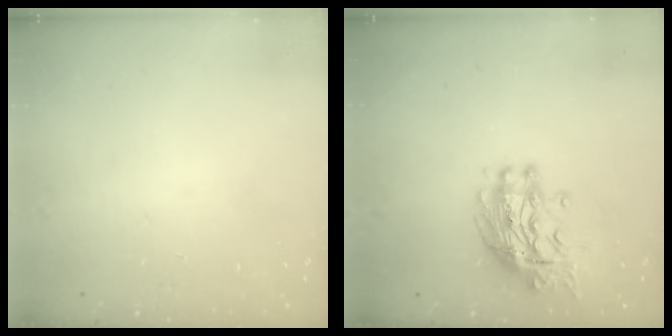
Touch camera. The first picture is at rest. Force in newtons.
{"total": 11.1, "press": 11.0, "slide": 1.5}